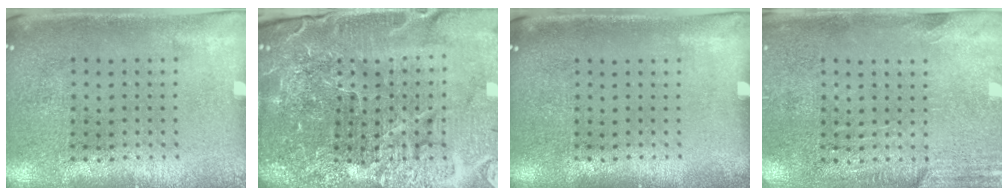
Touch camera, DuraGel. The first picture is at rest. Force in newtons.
{"total": 6.7, "press": 5.8, "slide": 3.2}
{"total": 0.0}
{"total": 2.8, "press": 2.4, "slide": 1.4}